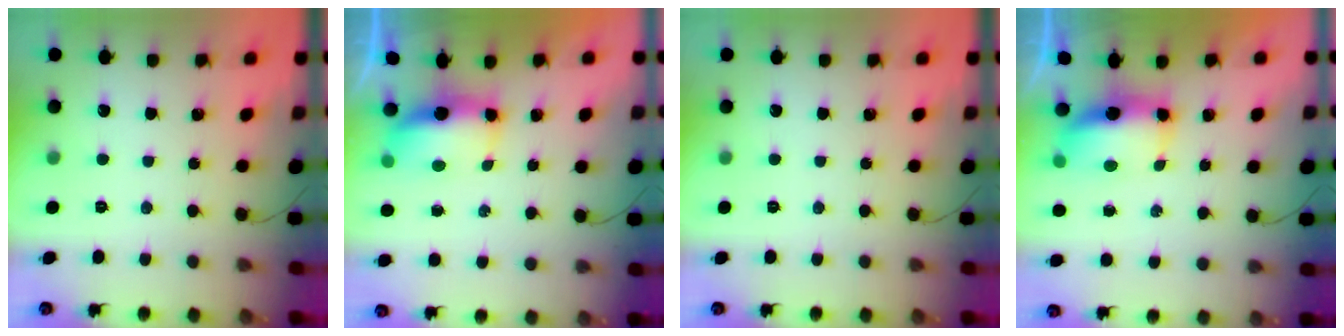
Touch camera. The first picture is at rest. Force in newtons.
{"total": 7.1, "press": 7.0, "slide": 0.8}
{"total": 0.0}
{"total": 9.1, "press": 8.2, "slide": 4.0}